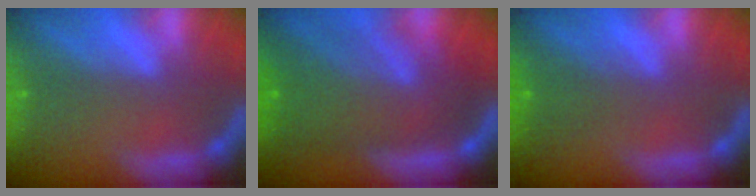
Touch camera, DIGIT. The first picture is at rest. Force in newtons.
{"total": 10.1}
{"total": 2.5}